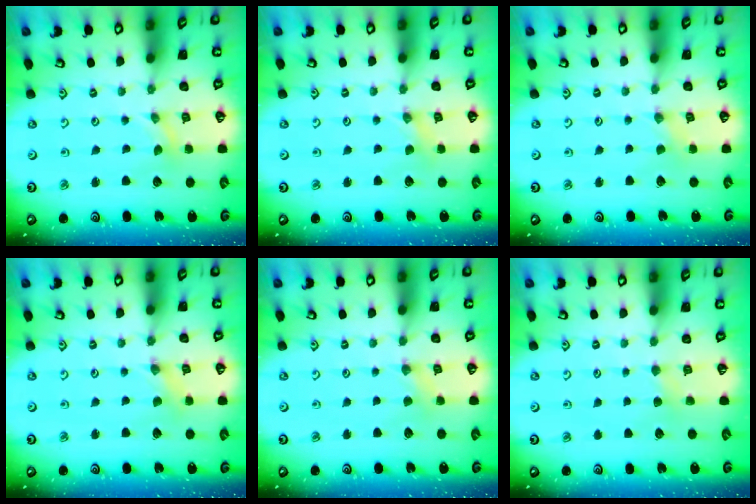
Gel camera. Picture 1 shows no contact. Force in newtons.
{"total": 0.0}
{"total": 0.0}
{"total": 0.0}
{"total": 1.9, "press": 1.9, "slide": 0.5}
{"total": 2.4, "press": 2.3, "slide": 0.5}